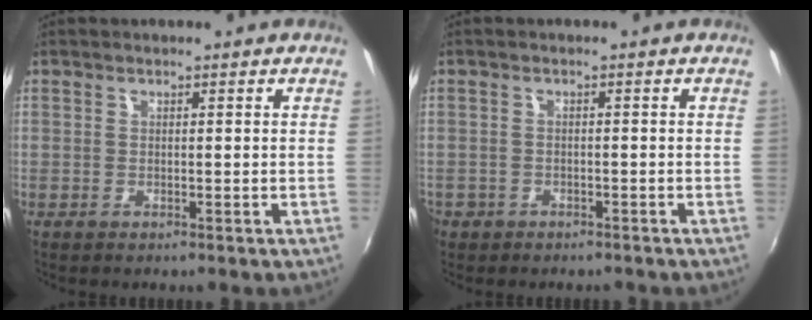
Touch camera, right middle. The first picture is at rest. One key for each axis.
{"total": 3.5, "fx": -2.1, "fy": 2.7, "fz": 0.8, "tx": -0.034, "ty": -0.005, "tz": -0.033}